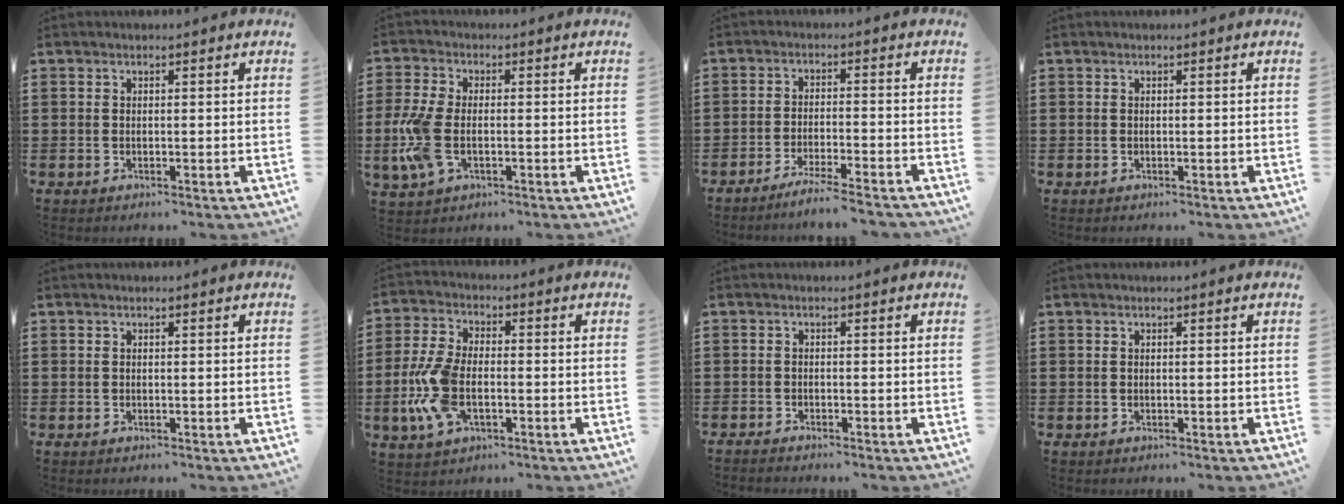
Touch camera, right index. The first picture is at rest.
{"total": 7.4, "force": [-1.4, 3.8, 6.2], "torque": [-0.157, -0.011, -0.030]}
{"total": 4.2, "force": [-3.9, -0.4, 1.5], "torque": [-0.033, -0.008, -0.078]}
{"total": 0.0}
{"total": 0.0}
{"total": 9.1, "force": [-2.3, 4.7, 7.5], "torque": [-0.181, -0.007, -0.046]}
{"total": 1.1, "force": [-1.1, 0.1, 0.0], "torque": [-0.002, 0.002, -0.023]}
{"total": 0.0}